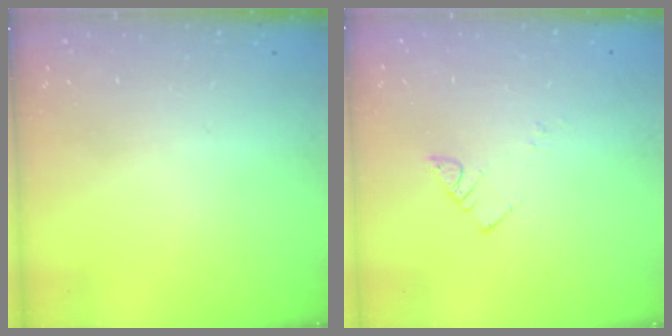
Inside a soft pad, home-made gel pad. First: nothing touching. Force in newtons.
{"total": 2.2, "press": 2.2, "slide": 0.2}